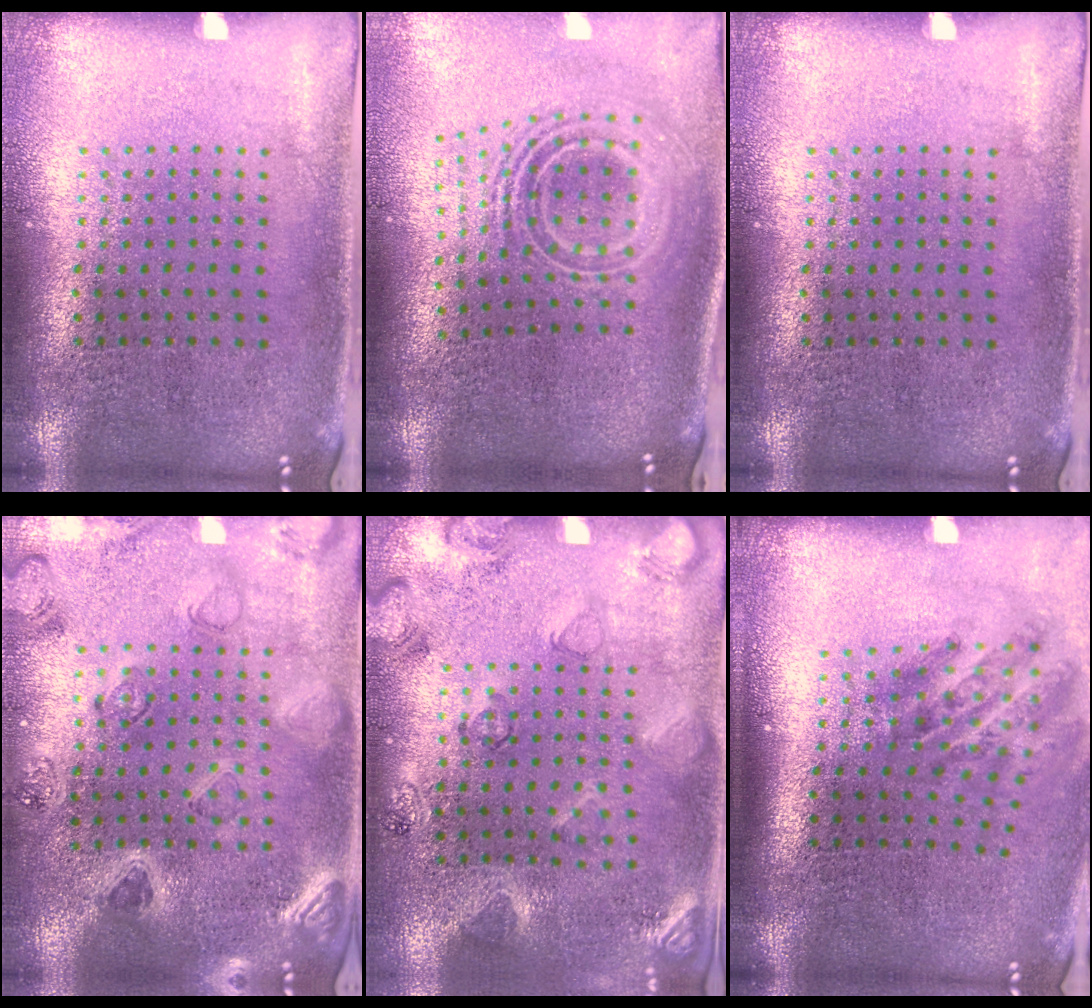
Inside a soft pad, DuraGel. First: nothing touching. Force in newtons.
{"total": 2.5, "press": 1.7, "slide": 1.8}
{"total": 0.0}
{"total": 0.8, "press": 0.7, "slide": 0.3}
{"total": 2.1, "press": 1.9, "slide": 1.0}
{"total": 1.9, "press": 1.2, "slide": 1.5}